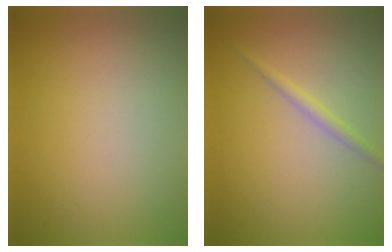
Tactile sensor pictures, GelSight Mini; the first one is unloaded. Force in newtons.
{"total": 1.3, "press": 1.3, "slide": 0.0}